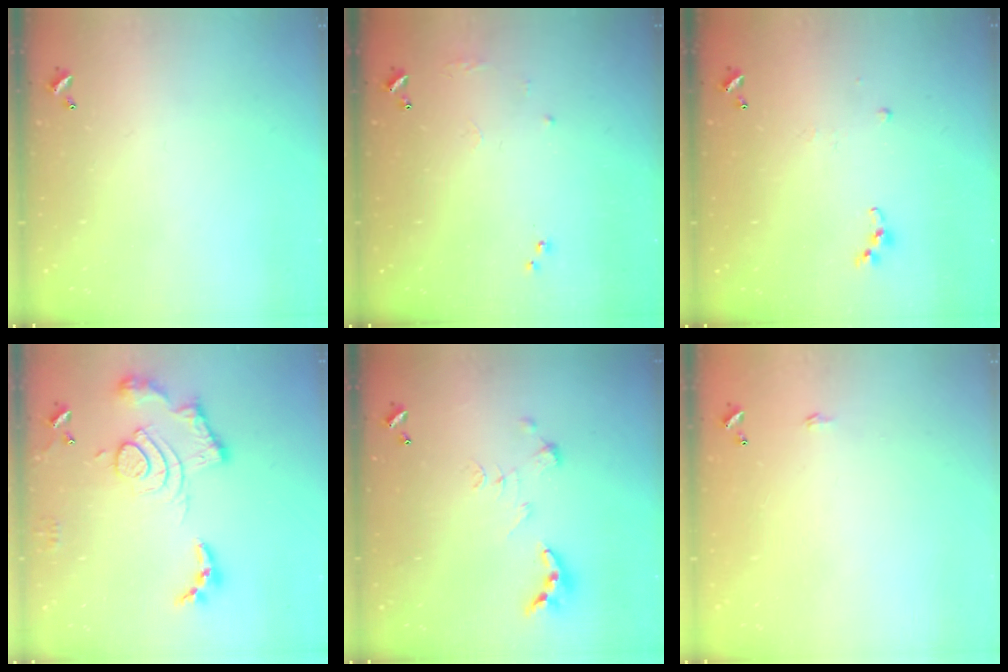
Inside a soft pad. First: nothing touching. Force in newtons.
{"total": 6.4, "press": 6.3, "slide": 1.0}
{"total": 7.2, "press": 7.1, "slide": 0.7}
{"total": 16.5, "press": 16.4, "slide": 1.7}
{"total": 3.3, "press": 3.3, "slide": 0.4}
{"total": 0.6, "press": 0.6, "slide": 0.2}